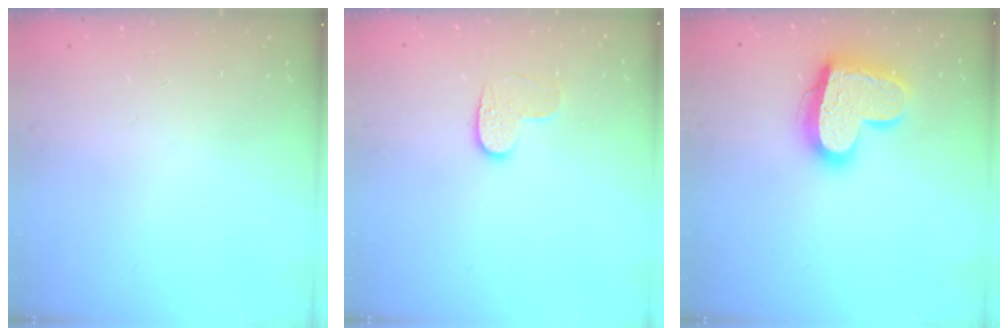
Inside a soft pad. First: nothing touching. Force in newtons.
{"total": 6.1, "press": 6.1, "slide": 0.5}
{"total": 18.2, "press": 18.2, "slide": 1.6}